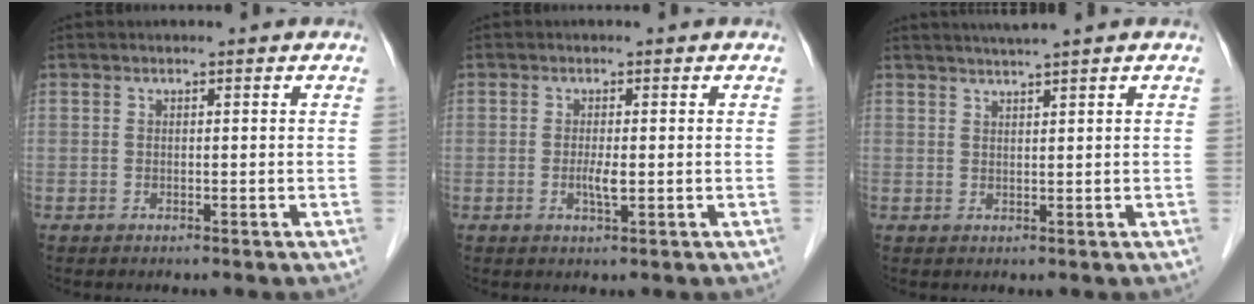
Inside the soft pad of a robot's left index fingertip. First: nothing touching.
{"total": 1.7, "force": [-0.3, 0.2, 1.7], "torque": [-0.036, -0.005, -0.002]}
{"total": 3.1, "force": [2.7, -1.1, 1.3], "torque": [-0.017, 0.007, 0.051]}